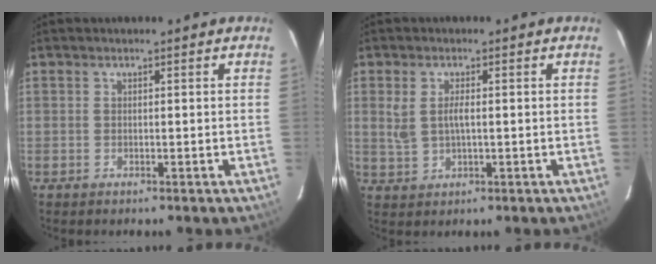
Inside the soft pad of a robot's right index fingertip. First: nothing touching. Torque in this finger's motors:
{"motor_torque": [0.08, 0.04, 0.11, 0.07]}